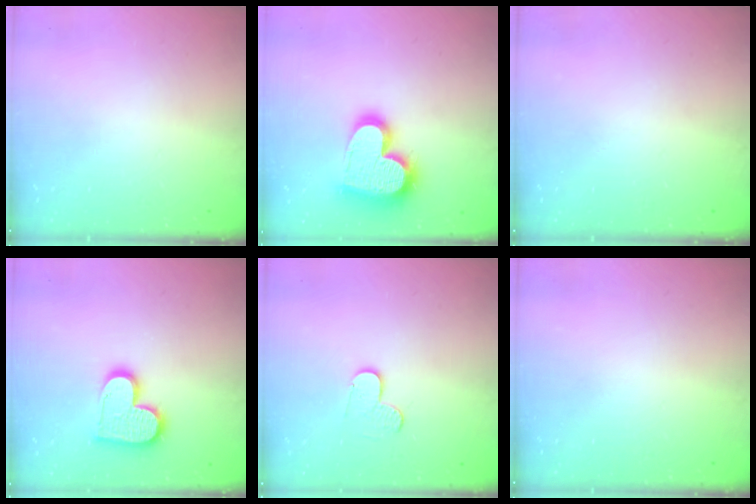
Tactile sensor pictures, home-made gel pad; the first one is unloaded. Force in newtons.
{"total": 20.6, "press": 20.5, "slide": 1.4}
{"total": 0.0}
{"total": 13.8, "press": 13.7, "slide": 1.1}
{"total": 4.1, "press": 4.1, "slide": 0.3}
{"total": 0.0}